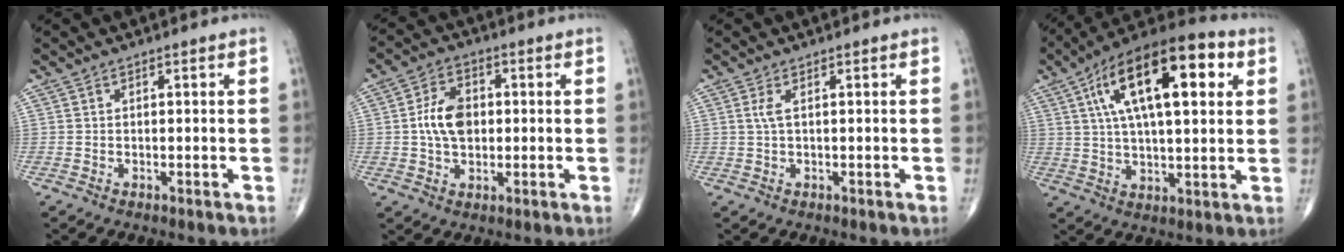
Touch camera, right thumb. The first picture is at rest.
{"total": 8.2, "force": [0.3, 5.5, 6.1], "torque": [-0.099, 0.009, 0.001]}
{"total": 1.6, "force": [0.4, 0.4, 1.5], "torque": [-0.046, 0.007, 0.011]}
{"total": 22.0, "force": [7.2, 8.8, 18.8], "torque": [-0.304, 0.012, 0.111]}